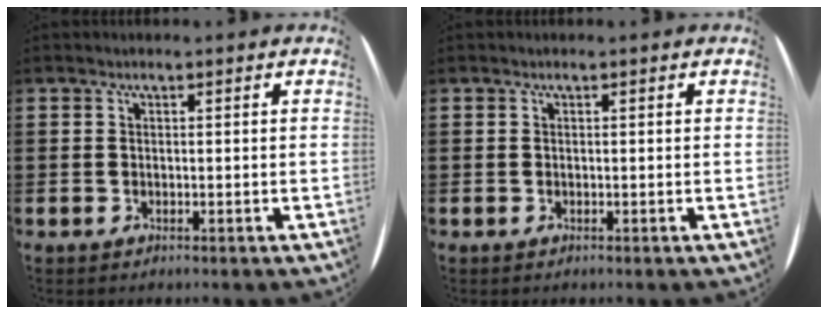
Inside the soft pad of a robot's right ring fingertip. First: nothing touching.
{"total": 0.0}